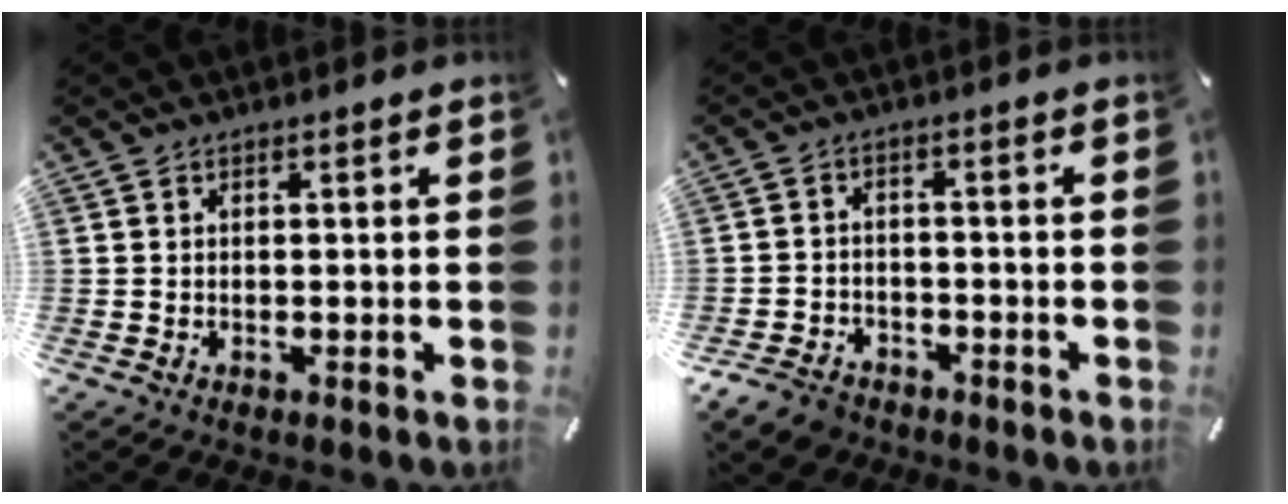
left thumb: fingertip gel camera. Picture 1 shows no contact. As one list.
[{"total": 4.8, "force": [-3.8, 2.8, 1.0], "torque": [-0.034, 0.017, -0.077]}]